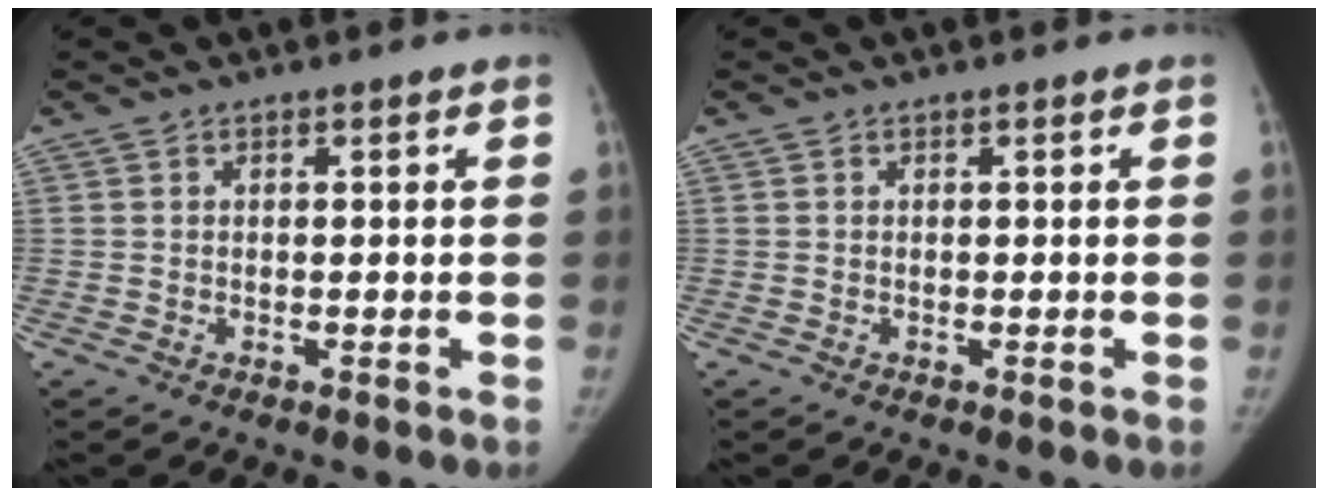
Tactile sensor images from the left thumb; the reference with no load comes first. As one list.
[{"total": 0.0}]